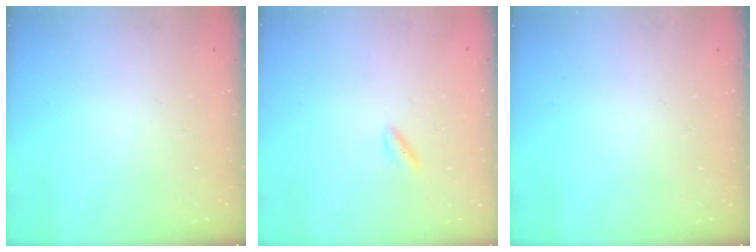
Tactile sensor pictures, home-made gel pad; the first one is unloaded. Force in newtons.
{"total": 1.6, "press": 1.3, "slide": 0.8}
{"total": 0.0}